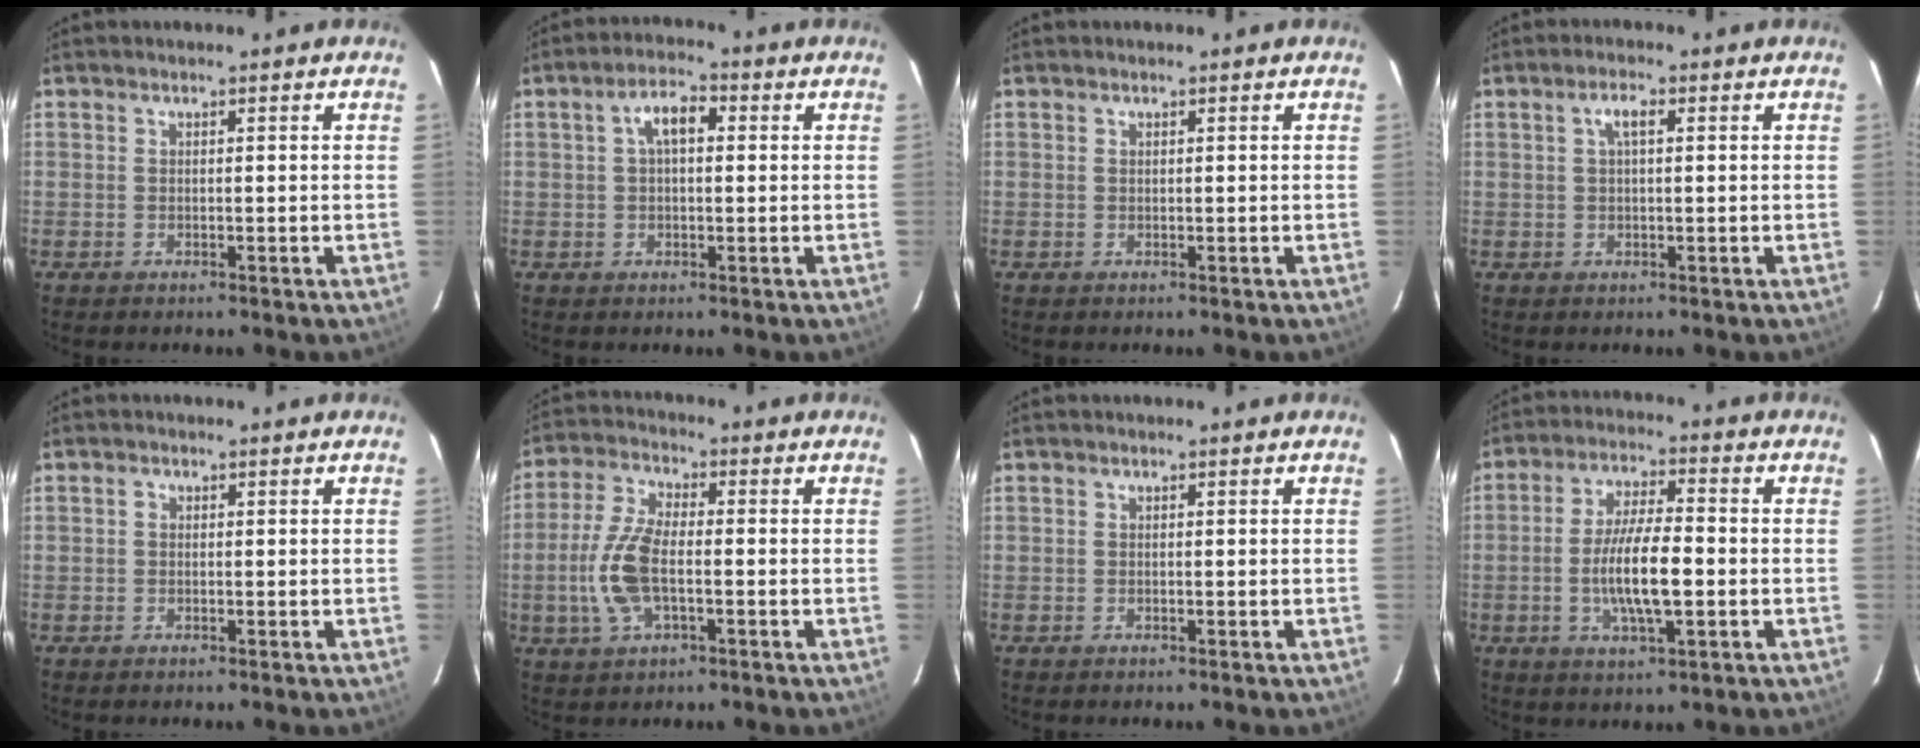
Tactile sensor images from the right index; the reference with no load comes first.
{"total": 5.1, "force": [1.1, 2.6, 4.3], "torque": [-0.078, 0.020, 0.019]}
{"total": 0.0}
{"total": 2.6, "force": [0.7, 0.8, 2.4], "torque": [-0.048, 0.009, 0.014]}
{"total": 0.6, "force": [0.0, 0.6, 0.2], "torque": [-0.002, 0.004, -0.001]}
{"total": 10.3, "force": [-2.0, 4.5, 9.0], "torque": [-0.202, 0.006, -0.042]}
{"total": 0.0}
{"total": 10.4, "force": [-2.0, 2.5, 9.9], "torque": [-0.189, -0.002, -0.036]}